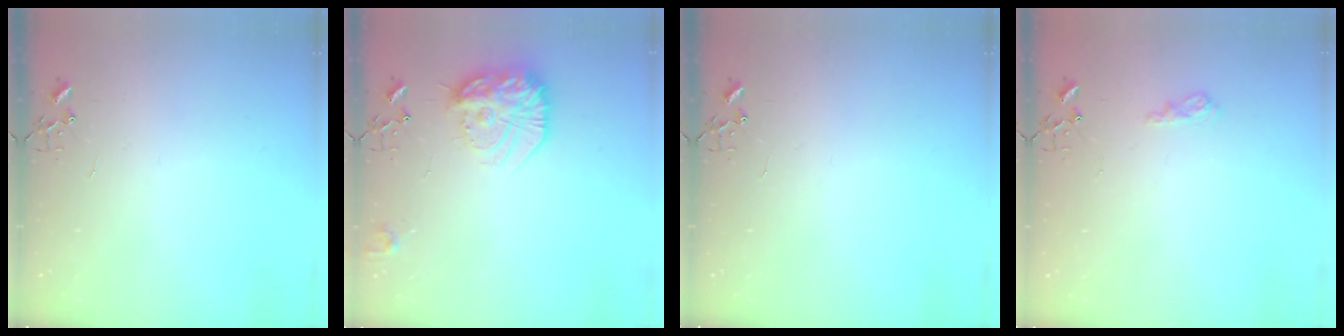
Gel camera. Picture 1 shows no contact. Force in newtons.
{"total": 19.0, "press": 18.9, "slide": 1.4}
{"total": 0.0}
{"total": 9.8, "press": 9.7, "slide": 1.0}